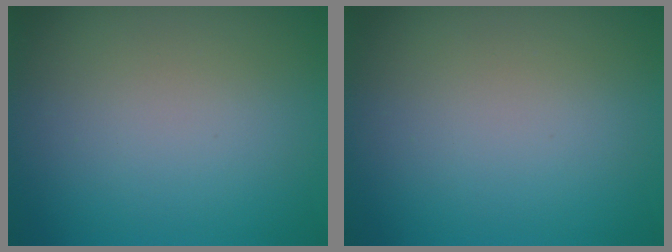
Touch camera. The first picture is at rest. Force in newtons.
{"total": 0.0}